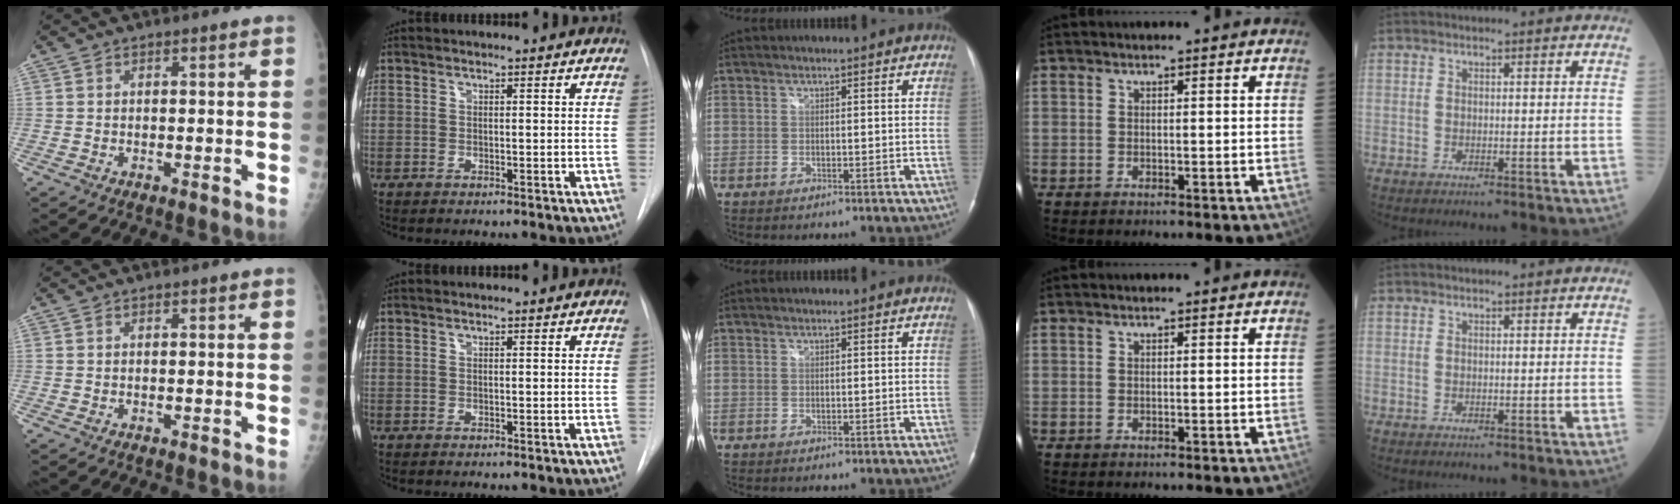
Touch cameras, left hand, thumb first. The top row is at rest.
{}